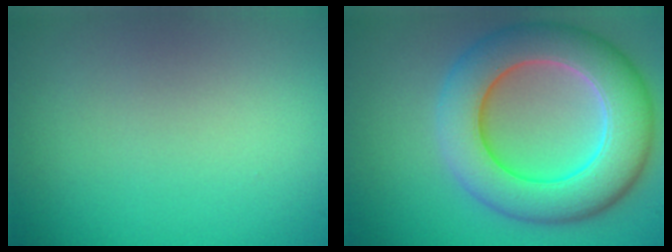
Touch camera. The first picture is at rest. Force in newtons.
{"total": 9.4, "press": 9.4, "slide": 0.5}